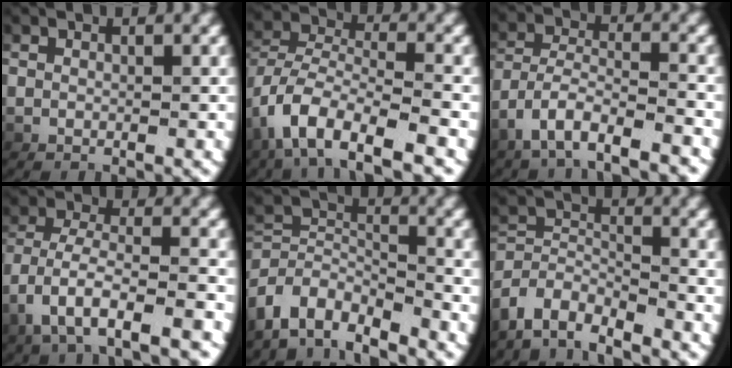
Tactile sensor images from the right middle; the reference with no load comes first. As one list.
[{"total": 4.7, "force": [-2.9, 1.4, 3.4], "torque": [-0.078, -0.010, -0.042]}, {"total": 4.7, "force": [-3.2, 1.9, 2.8], "torque": [-0.075, -0.023, -0.044]}, {"total": 4.3, "force": [-1.9, 1.6, 3.5], "torque": [-0.089, -0.024, -0.015]}, {"total": 6.4, "force": [-3.9, 4.6, 2.1], "torque": [-0.071, -0.039, -0.064]}, {"total": 4.6, "force": [-3.1, 3.2, 1.3], "torque": [-0.065, -0.031, -0.051]}]